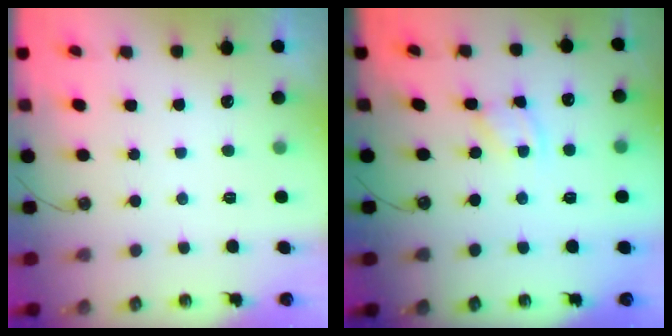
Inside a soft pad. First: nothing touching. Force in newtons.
{"total": 2.1, "press": 2.1, "slide": 0.3}